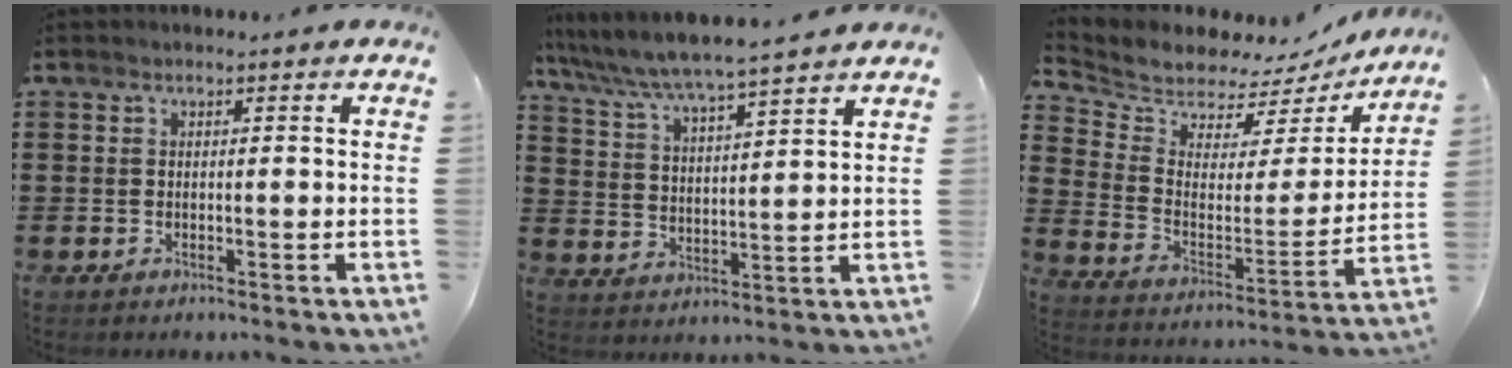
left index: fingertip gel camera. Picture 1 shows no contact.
{"total": 5.4, "force": [5.1, -0.4, 1.8], "torque": [-0.058, -0.034, 0.082]}
{"total": 6.1, "force": [5.8, 1.7, 0.3], "torque": [-0.047, -0.053, 0.099]}